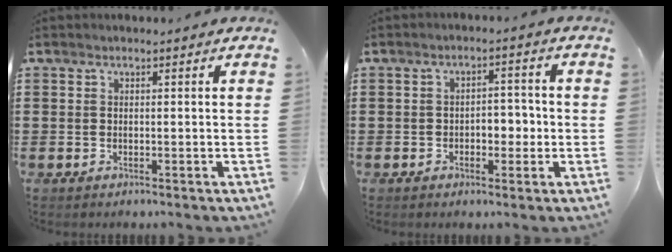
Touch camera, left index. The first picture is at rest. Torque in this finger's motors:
{"motor_torque": [0.09, 0.09, 0.07, 0.05]}